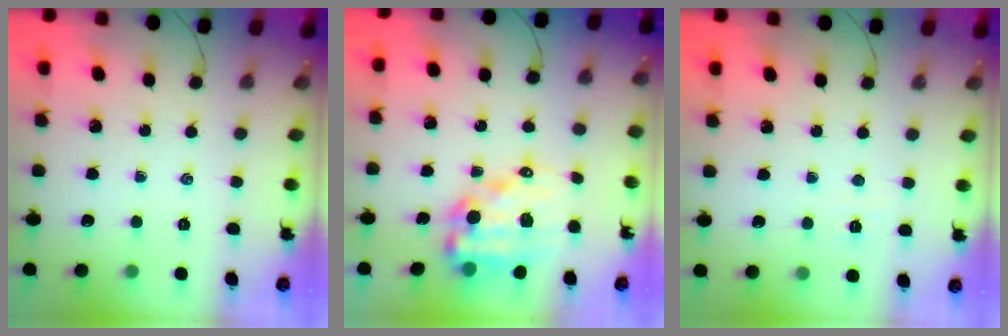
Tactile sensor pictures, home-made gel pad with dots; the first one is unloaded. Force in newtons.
{"total": 12.6, "press": 12.2, "slide": 3.3}
{"total": 1.8, "press": 1.7, "slide": 0.5}